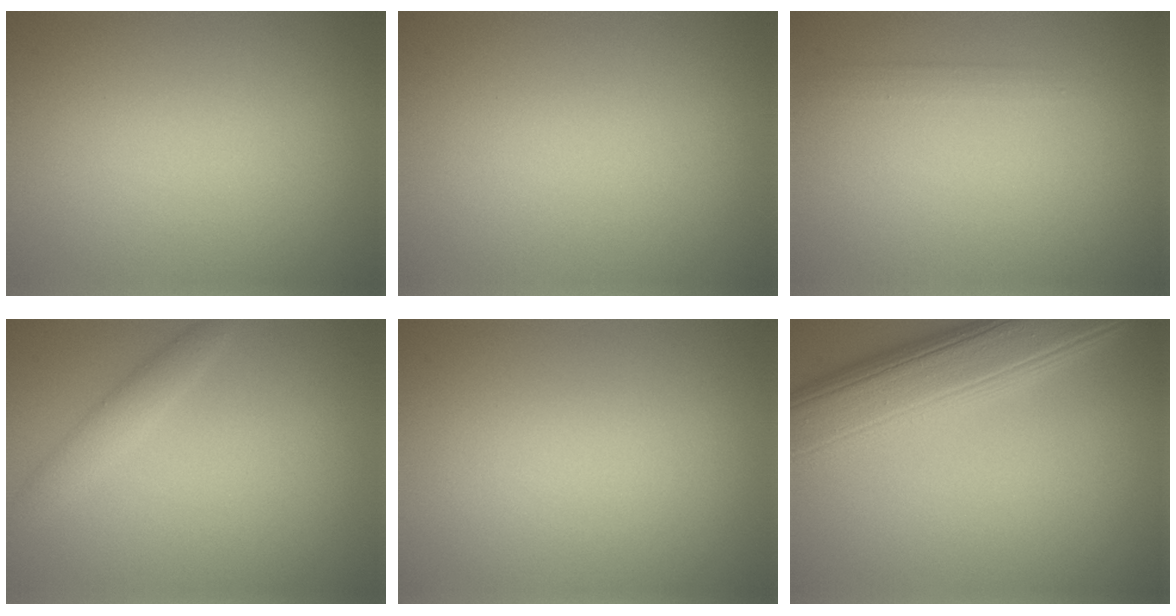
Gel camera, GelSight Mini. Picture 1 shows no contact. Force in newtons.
{"total": 0.0}
{"total": 0.9, "press": 0.9, "slide": 0.1}
{"total": 1.9, "press": 1.9, "slide": 0.1}
{"total": 0.0}
{"total": 9.0, "press": 9.0, "slide": 0.2}